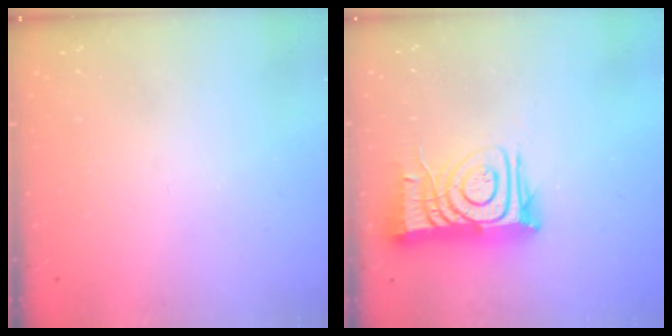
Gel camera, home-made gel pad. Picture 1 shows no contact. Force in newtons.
{"total": 12.7, "press": 12.7, "slide": 1.2}